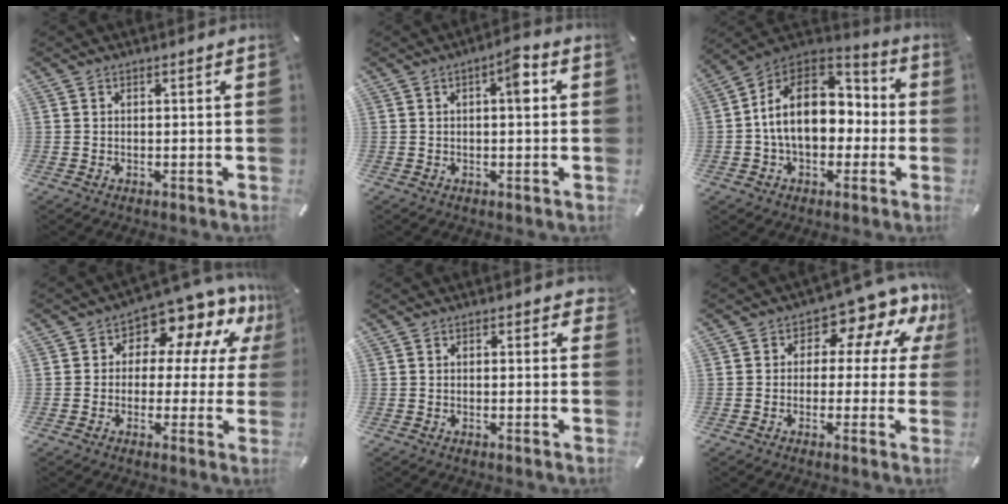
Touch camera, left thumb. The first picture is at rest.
{"total": 5.1, "force": [0.9, 1.8, 4.7], "torque": [-0.060, 0.002, 0.004]}
{"total": 18.6, "force": [-0.1, 13.8, 12.5], "torque": [-0.212, 0.010, -0.002]}
{"total": 9.0, "force": [5.7, 5.0, 4.8], "torque": [-0.081, -0.054, 0.100]}
{"total": 0.9, "force": [0.3, 0.7, 0.5], "torque": [0.005, -0.001, 0.001]}
{"total": 10.1, "force": [5.2, 5.7, 6.5], "torque": [-0.085, -0.044, 0.089]}